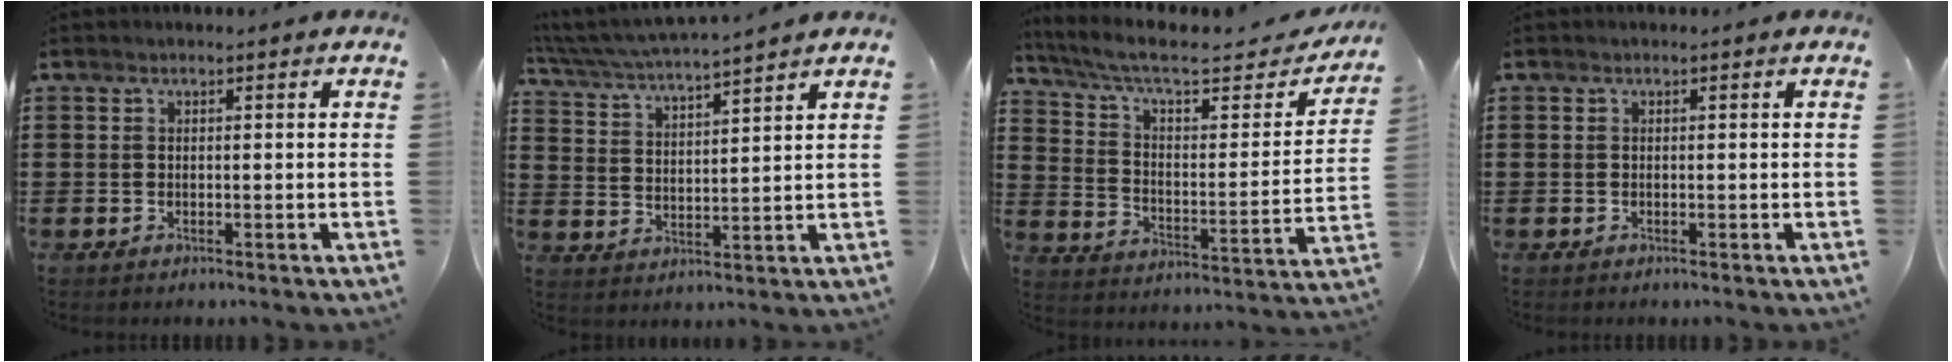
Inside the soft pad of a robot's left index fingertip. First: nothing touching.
{"total": 4.5, "force": [4.3, -0.4, 1.2], "torque": [-0.045, -0.031, 0.069]}
{"total": 7.7, "force": [6.0, 1.5, 4.6], "torque": [-0.113, -0.037, 0.099]}
{"total": 0.0}